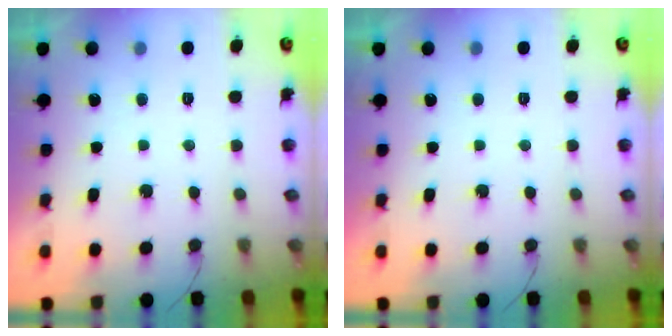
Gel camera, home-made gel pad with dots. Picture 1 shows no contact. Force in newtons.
{"total": 0.0}